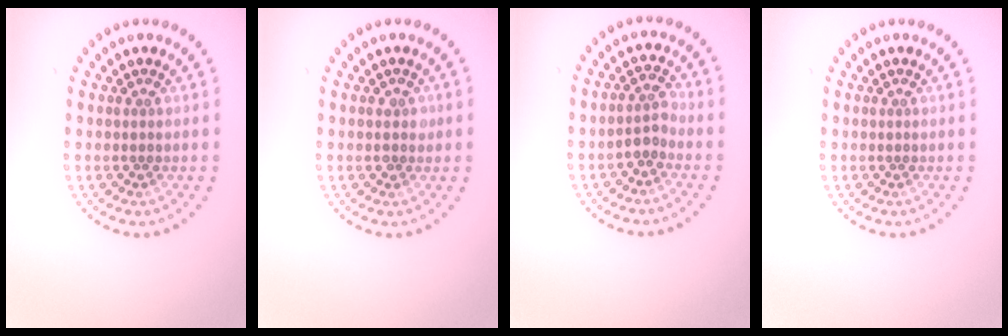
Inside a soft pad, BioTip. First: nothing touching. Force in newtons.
{"total": 1.2, "press": 1.1, "slide": 0.2}
{"total": 1.8, "press": 1.5, "slide": 1.0}
{"total": 0.0}